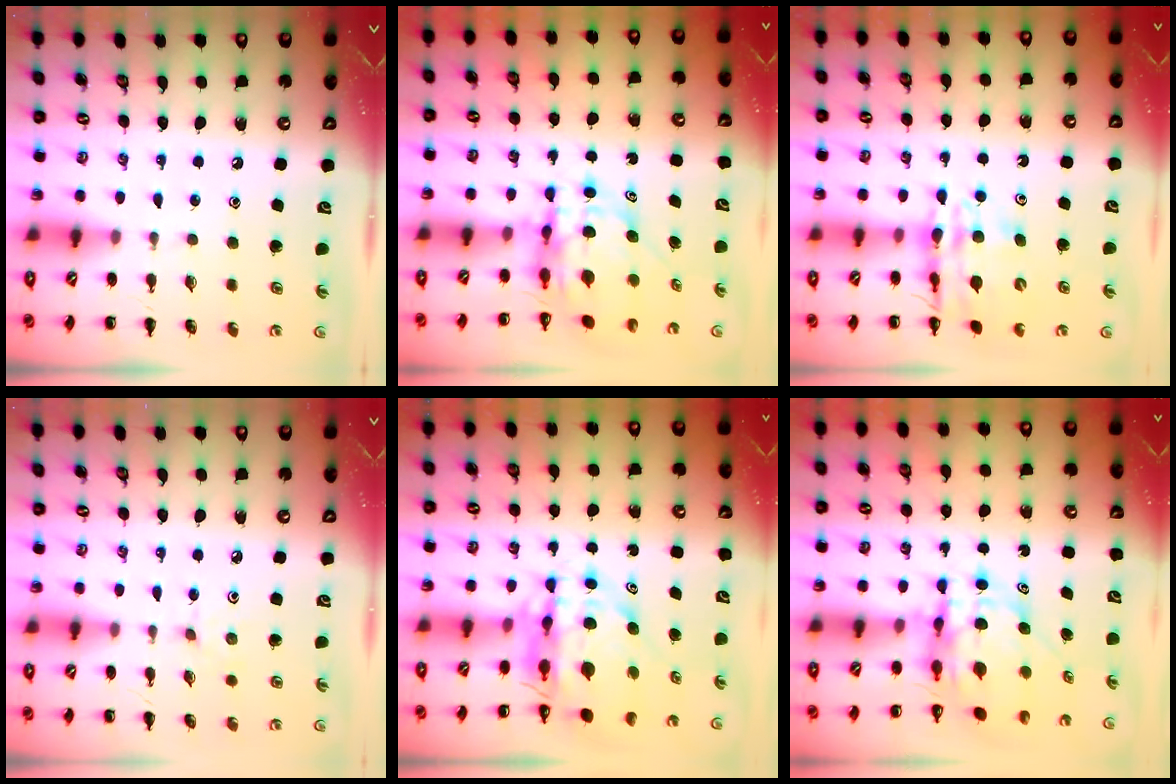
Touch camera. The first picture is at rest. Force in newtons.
{"total": 6.5, "press": 6.3, "slide": 1.5}
{"total": 12.1, "press": 11.6, "slide": 3.5}
{"total": 2.5, "press": 2.3, "slide": 0.9}
{"total": 7.1, "press": 6.7, "slide": 2.3}
{"total": 6.5, "press": 6.3, "slide": 1.5}